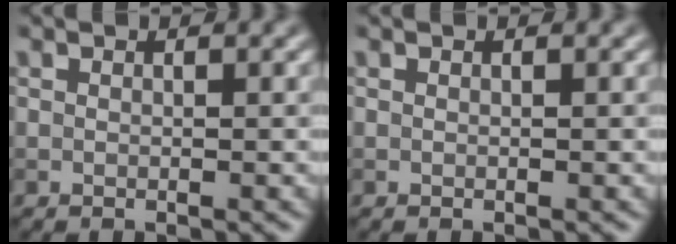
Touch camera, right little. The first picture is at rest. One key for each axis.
{"total": 0.0}